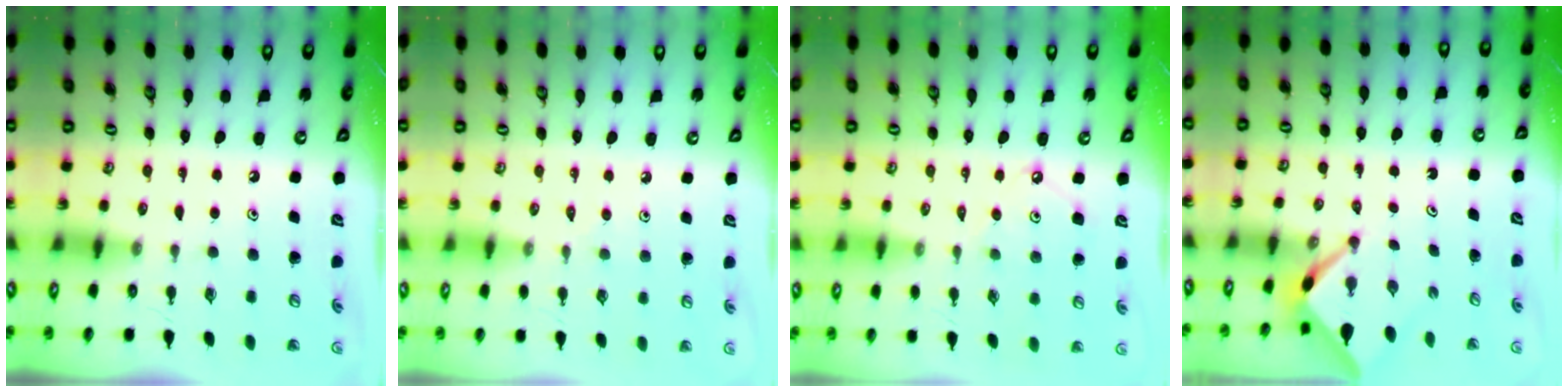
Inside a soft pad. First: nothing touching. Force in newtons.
{"total": 1.9, "press": 1.9, "slide": 0.5}
{"total": 3.7, "press": 3.7, "slide": 0.5}
{"total": 2.5, "press": 2.5, "slide": 0.2}